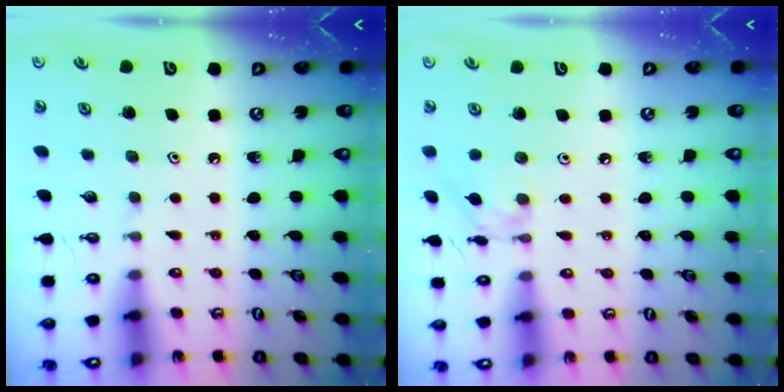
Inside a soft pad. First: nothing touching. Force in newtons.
{"total": 4.2, "press": 4.2, "slide": 0.4}